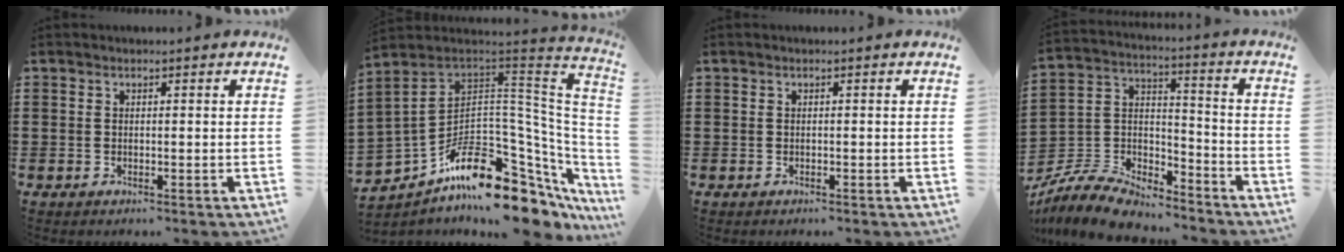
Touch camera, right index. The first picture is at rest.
{"total": 13.9, "force": [-9.6, 5.5, 8.4], "torque": [-0.164, 0.009, -0.178]}
{"total": 0.0}
{"total": 9.6, "force": [-8.8, 2.4, 3.0], "torque": [-0.079, 0.012, -0.179]}